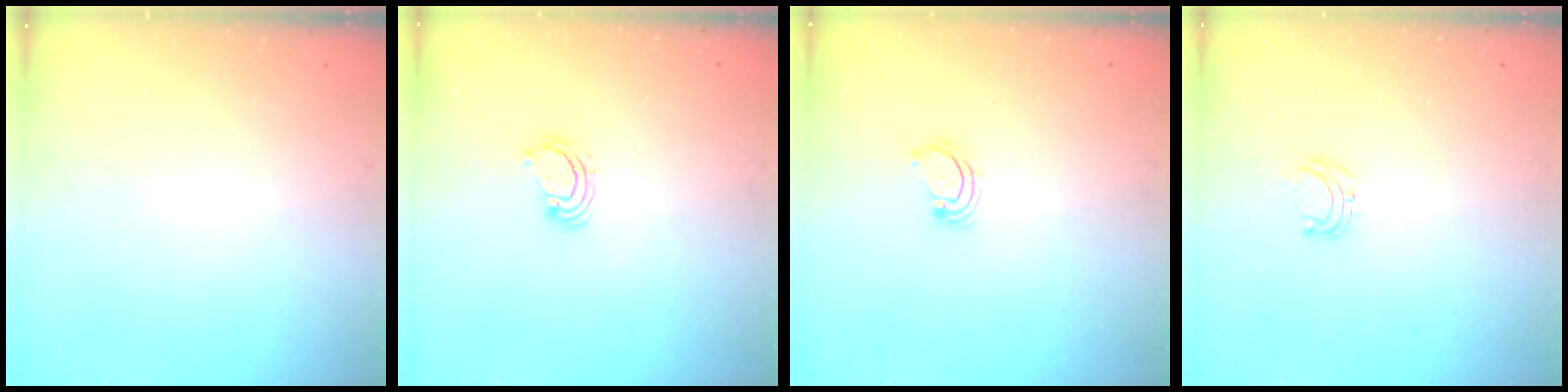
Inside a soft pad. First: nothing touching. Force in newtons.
{"total": 2.9, "press": 2.9, "slide": 0.3}
{"total": 3.1, "press": 3.0, "slide": 0.4}
{"total": 4.2, "press": 4.2, "slide": 0.4}